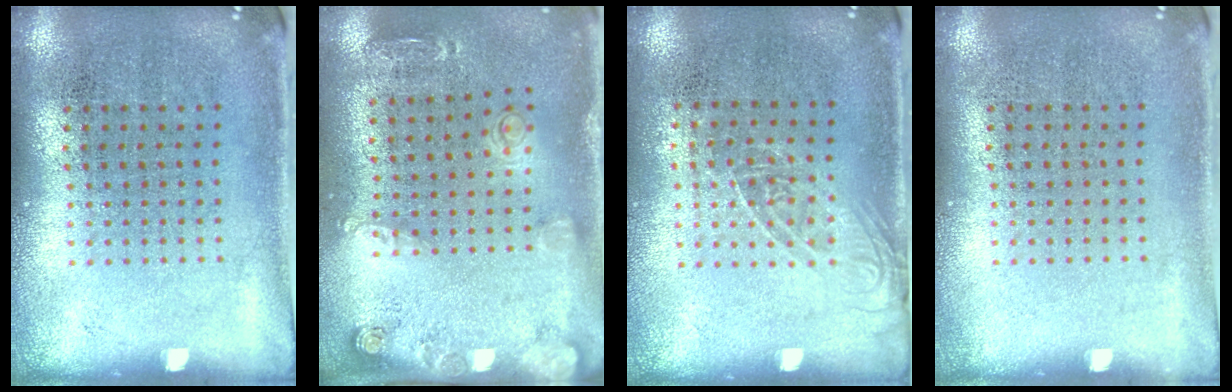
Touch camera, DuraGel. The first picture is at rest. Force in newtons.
{"total": 1.5, "press": 1.4, "slide": 0.7}
{"total": 1.4, "press": 1.0, "slide": 0.9}
{"total": 0.0}